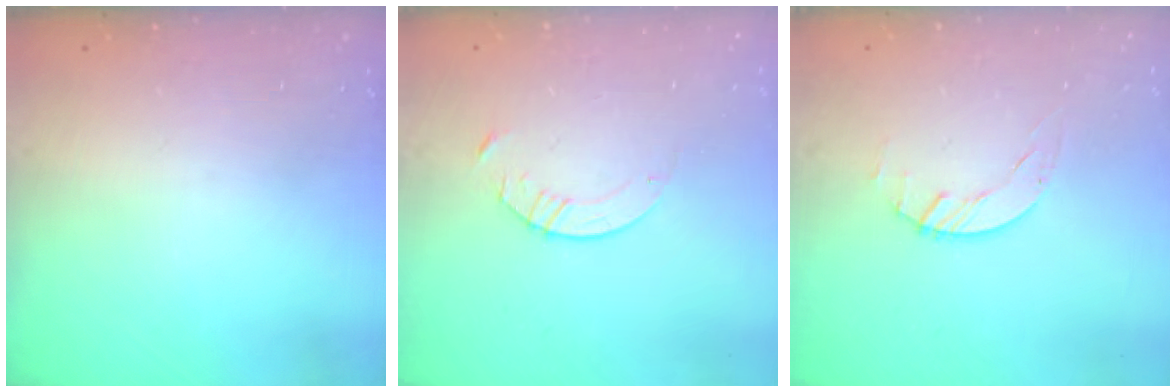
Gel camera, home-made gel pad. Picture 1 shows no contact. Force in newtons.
{"total": 4.1, "press": 4.1, "slide": 0.4}
{"total": 1.7, "press": 1.7, "slide": 0.1}